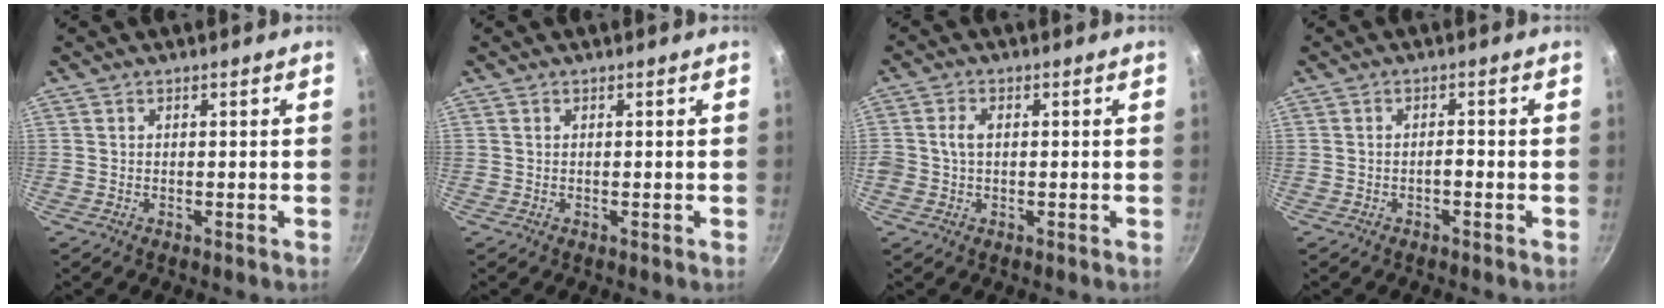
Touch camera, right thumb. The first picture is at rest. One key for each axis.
{"total": 0.0}
{"total": 3.1, "fx": 0.2, "fy": 2.2, "fz": 2.2, "tx": -0.036, "ty": 0.009, "tz": 0.001}
{"total": 1.4, "fx": -0.7, "fy": 0.6, "fz": 1.1, "tx": -0.013, "ty": 0.012, "tz": -0.011}